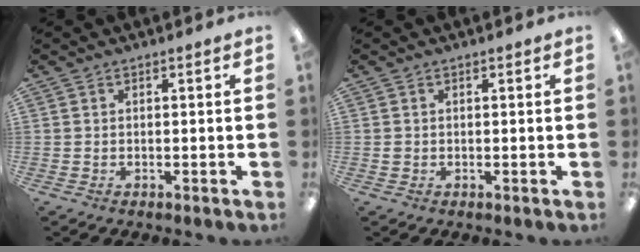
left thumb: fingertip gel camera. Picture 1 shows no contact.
{"total": 0.7, "force": [0.1, 0.7, 0.2], "torque": [-0.003, 0.005, -0.001]}